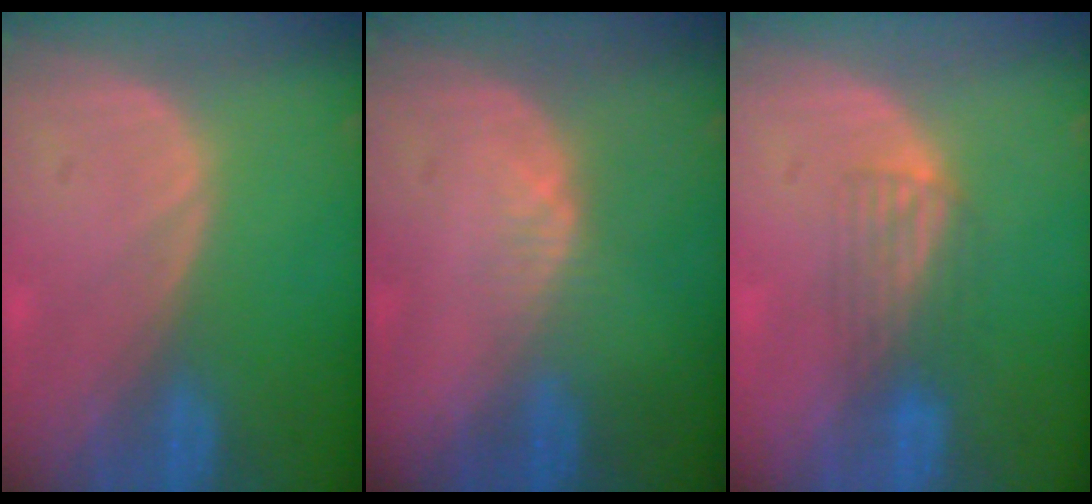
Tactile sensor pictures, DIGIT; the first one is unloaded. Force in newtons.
{"total": 1.7, "press": 1.5, "slide": 0.8}
{"total": 3.7, "press": 3.5, "slide": 1.1}